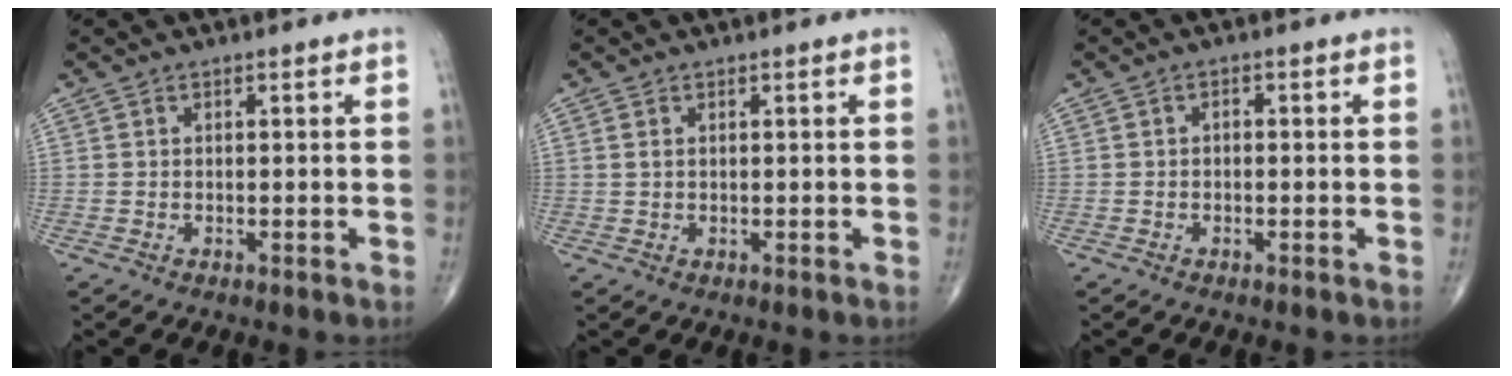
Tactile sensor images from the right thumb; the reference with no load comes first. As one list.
[{"total": 0.8, "force": [0.3, 0.5, 0.6], "torque": [-0.015, 0.005, 0.009]}, {"total": 0.9, "force": [-0.2, 0.6, 0.5], "torque": [-0.004, 0.005, -0.008]}]